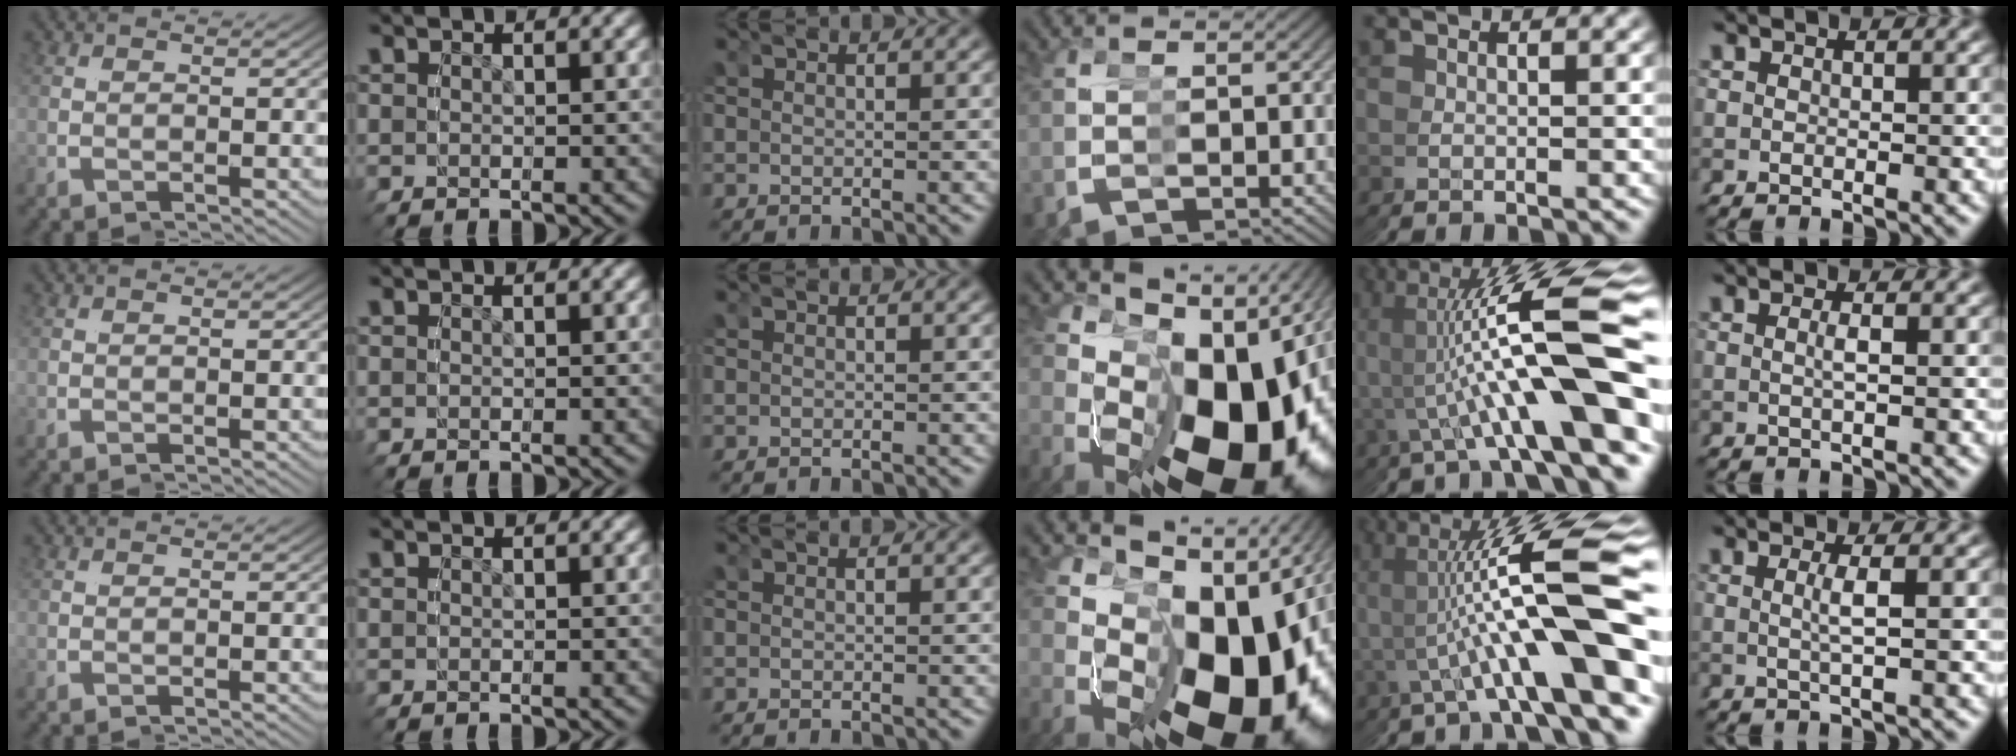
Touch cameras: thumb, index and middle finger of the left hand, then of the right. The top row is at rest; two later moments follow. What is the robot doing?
{"motion": "grasp_and_lifting", "object": "legos"}